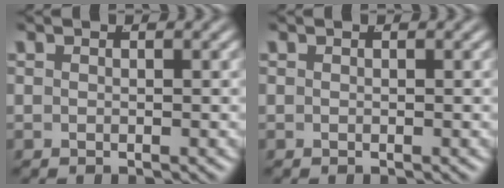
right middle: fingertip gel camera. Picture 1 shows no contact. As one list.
[{"total": 0.0}]